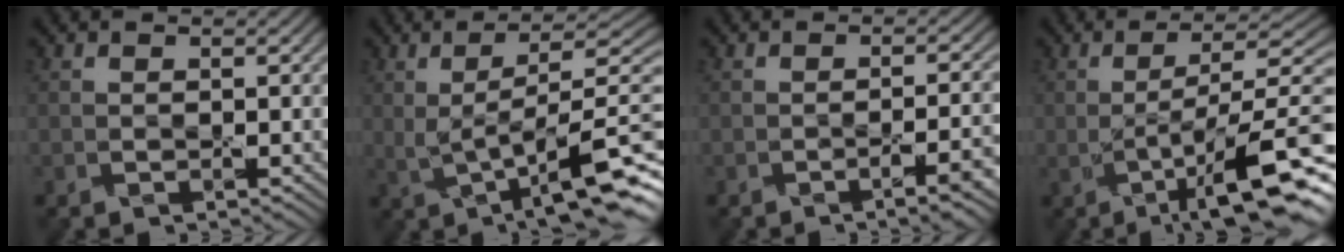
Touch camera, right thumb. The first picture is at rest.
{"total": 11.6, "force": [-0.6, 3.3, 11.1], "torque": [-0.180, 0.009, 0.000]}
{"total": 4.8, "force": [-2.4, 1.2, 3.9], "torque": [-0.046, -0.001, -0.037]}
{"total": 13.2, "force": [-3.7, 3.0, 12.3], "torque": [-0.191, 0.008, -0.055]}